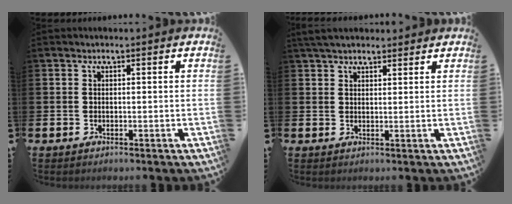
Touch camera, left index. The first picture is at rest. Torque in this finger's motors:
{"motor_torque": [0.98, -1.16, -0.14, 0.14]}